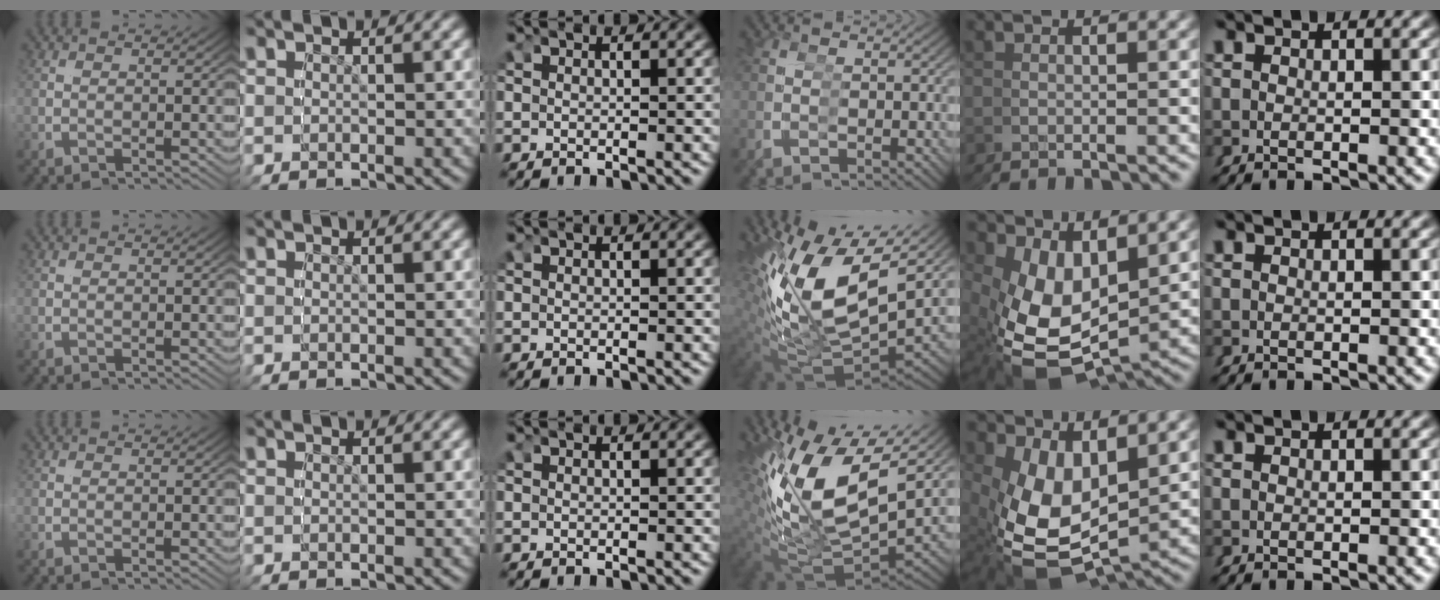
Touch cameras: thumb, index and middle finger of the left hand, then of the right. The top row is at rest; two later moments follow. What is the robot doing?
{"motion": "grasp_and_lifting", "object": "glue stick"}